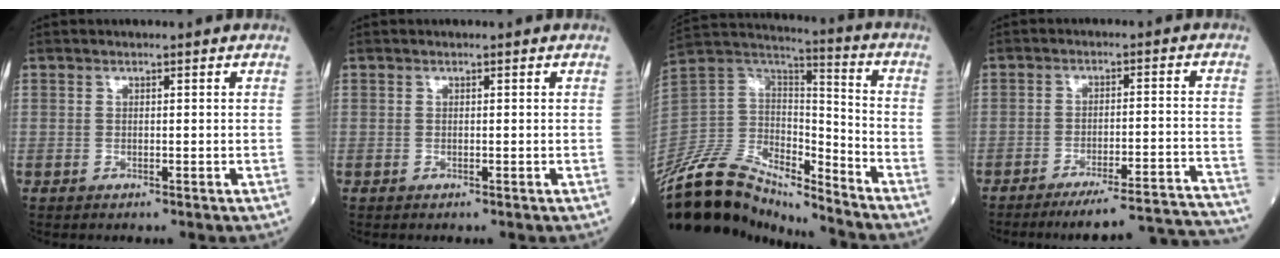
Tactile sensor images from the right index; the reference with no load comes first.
{"total": 0.0}
{"total": 18.0, "force": [-16.2, 5.3, 5.7], "torque": [-0.106, 0.053, -0.298]}
{"total": 19.1, "force": [-18.5, -1.1, 4.7], "torque": [-0.018, -0.001, -0.239]}